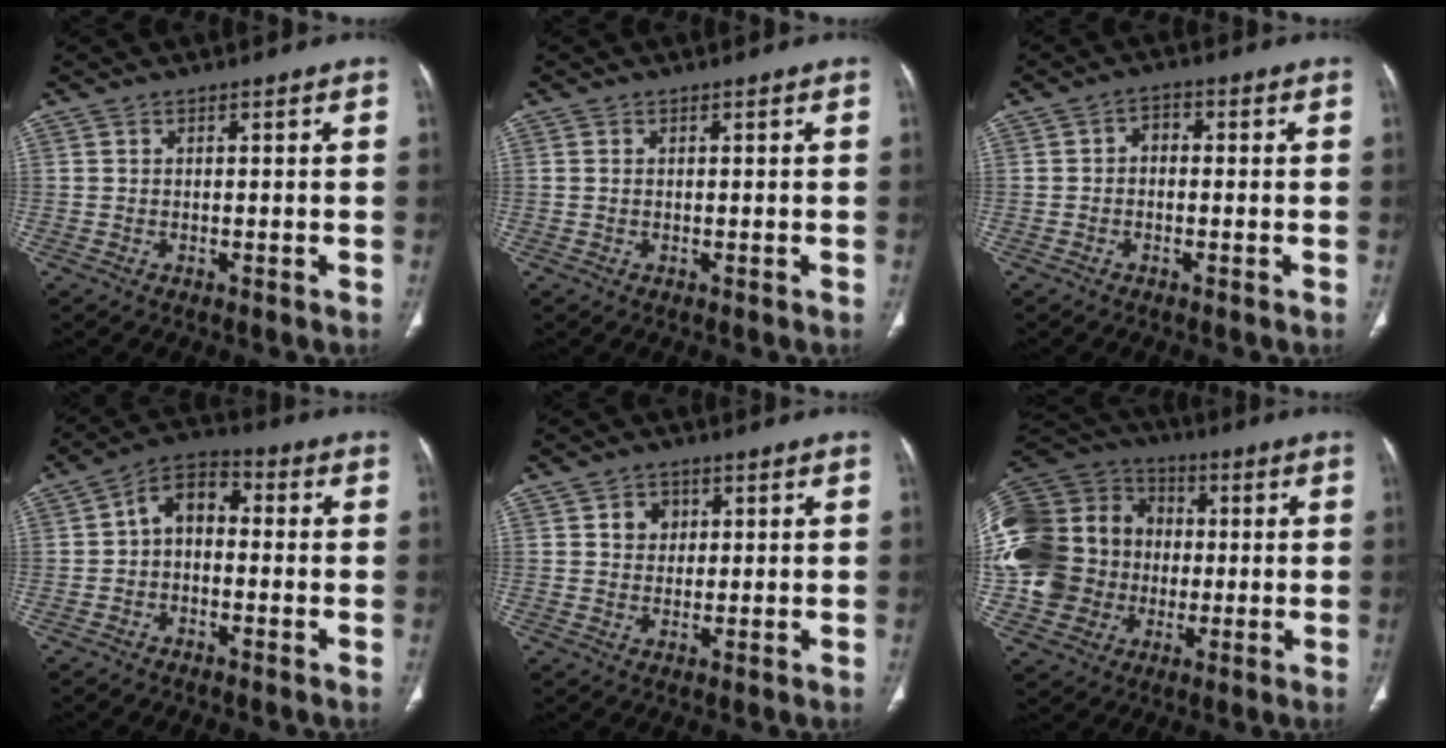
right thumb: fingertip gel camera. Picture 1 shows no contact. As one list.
[{"total": 0.0}, {"total": 2.5, "force": [-0.3, 1.8, 1.7], "torque": [-0.011, 0.012, -0.017]}, {"total": 7.4, "force": [-0.3, 5.1, 5.4], "torque": [-0.066, 0.030, -0.024]}, {"total": 3.8, "force": [1.2, 3.2, 1.5], "torque": [-0.003, -0.002, 0.018]}, {"total": 26.4, "force": [-0.7, 22.1, 14.4], "torque": [-0.321, 0.045, -0.005]}]